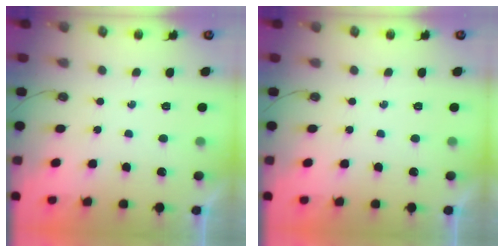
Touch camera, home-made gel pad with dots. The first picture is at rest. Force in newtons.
{"total": 0.0}